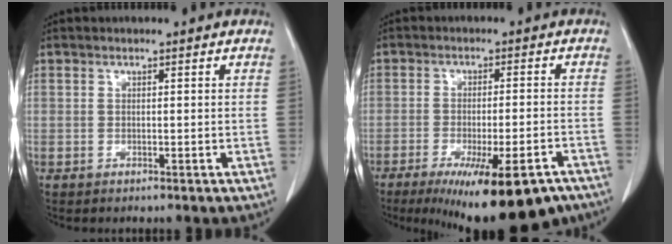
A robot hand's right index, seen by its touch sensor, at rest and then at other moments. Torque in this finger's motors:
{"motor_torque": [1.45, -0.69, 0.87, 0.21]}